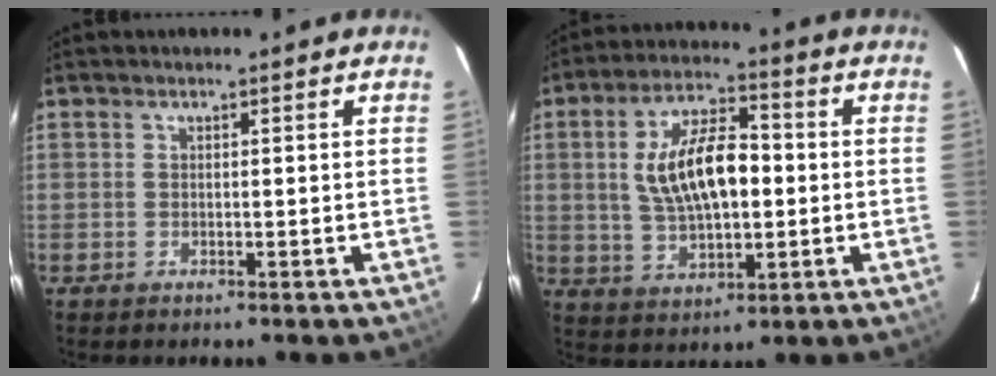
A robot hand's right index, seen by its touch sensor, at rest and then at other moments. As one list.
[{"total": 13.5, "force": [0.6, 6.3, 11.9], "torque": [-0.227, 0.013, 0.016]}]